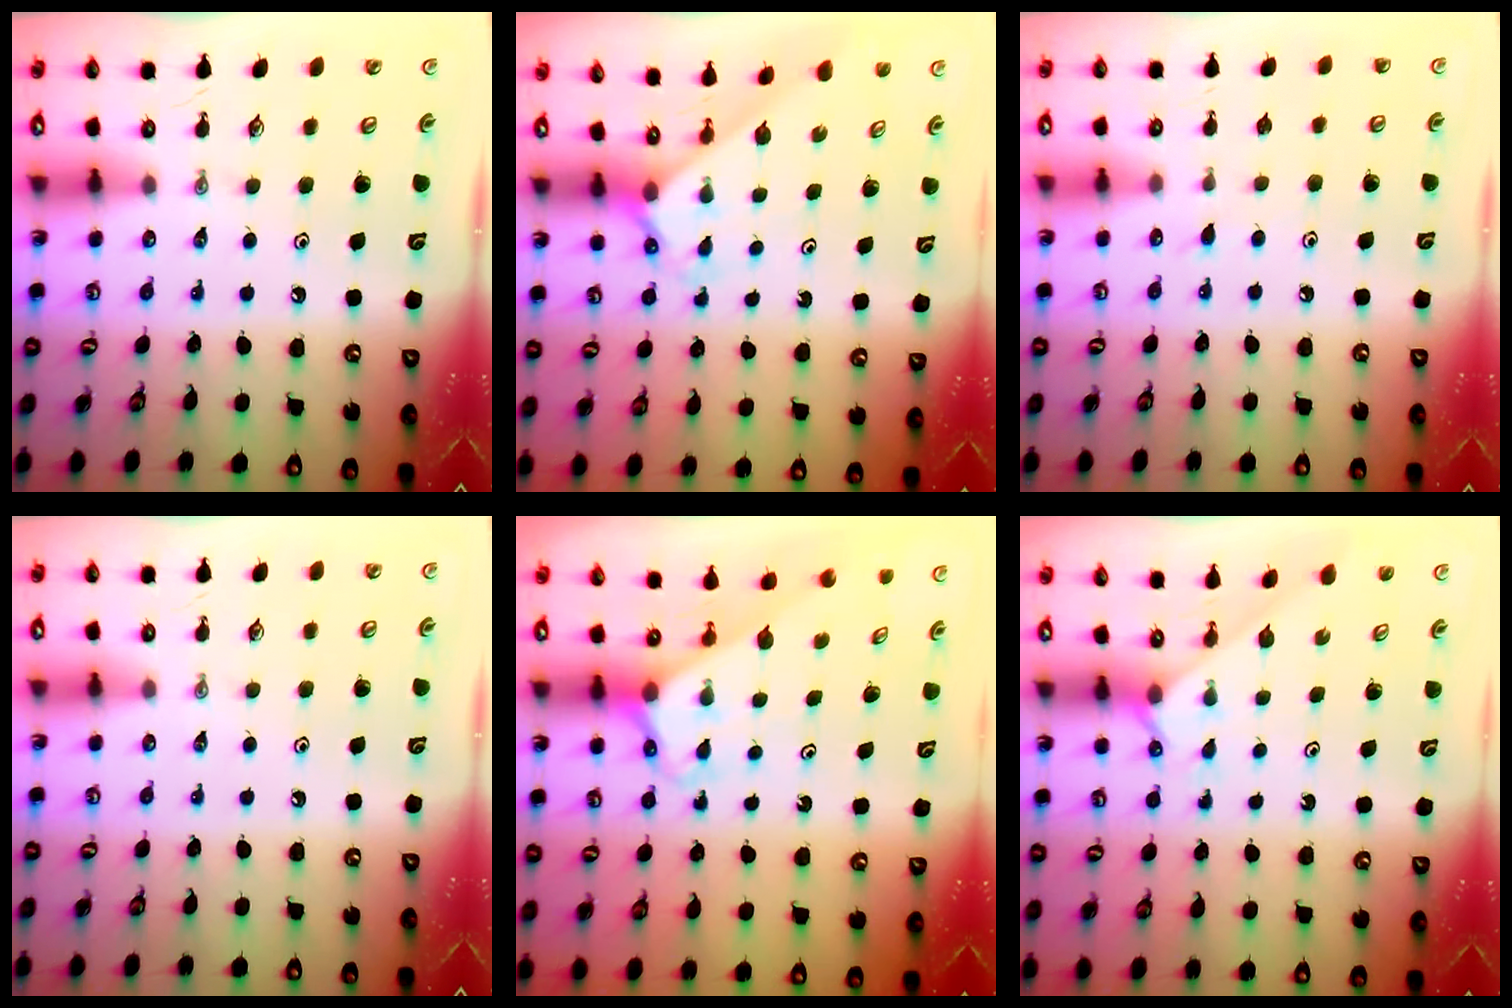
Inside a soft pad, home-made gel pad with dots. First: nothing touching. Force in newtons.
{"total": 2.4, "press": 2.4, "slide": 0.2}
{"total": 4.1, "press": 4.0, "slide": 0.3}
{"total": 0.0}
{"total": 2.5, "press": 2.5, "slide": 0.1}
{"total": 2.9, "press": 2.8, "slide": 0.3}